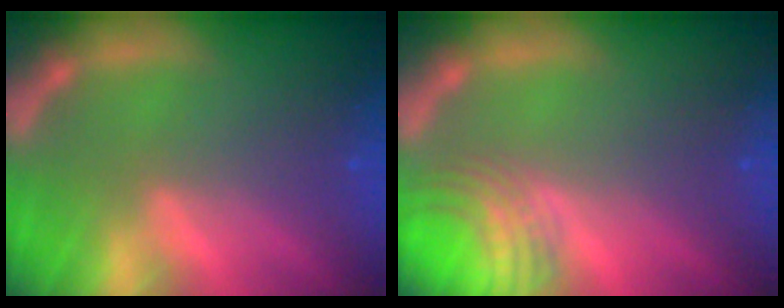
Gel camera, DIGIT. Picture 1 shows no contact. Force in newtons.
{"total": 5.0}